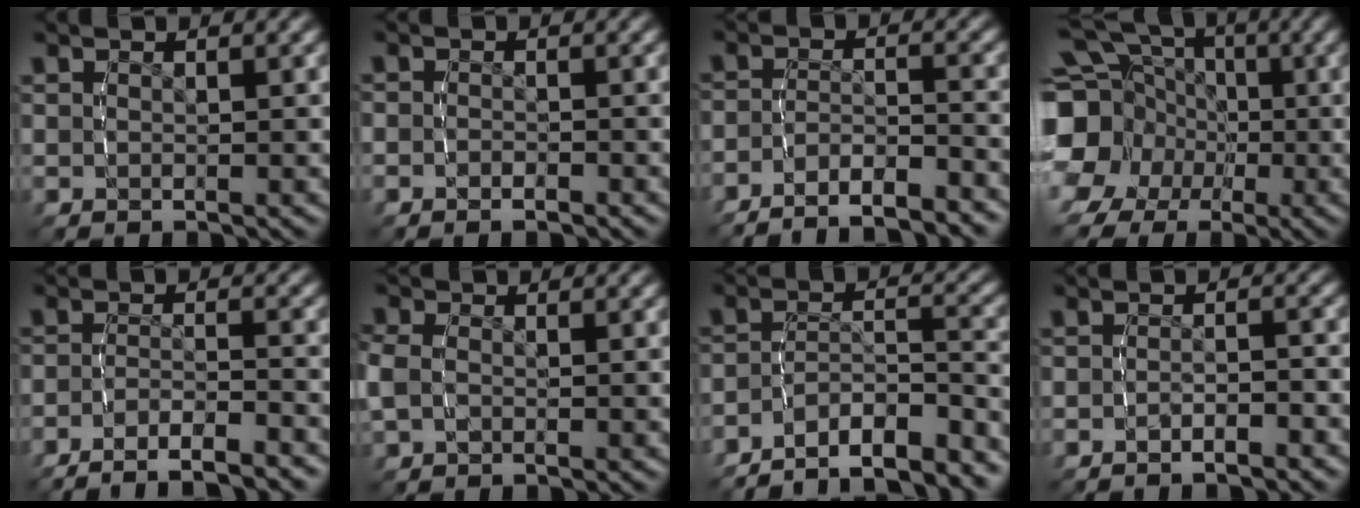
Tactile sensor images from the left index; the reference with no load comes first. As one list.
[{"total": 1.4, "force": [-1.1, 0.9, 0.2], "torque": [-0.007, -0.002, -0.022]}, {"total": 7.7, "force": [-7.1, 2.4, 1.8], "torque": [-0.033, -0.022, -0.115]}, {"total": 14.2, "force": [0.8, 12.9, 5.9], "torque": [-0.137, -0.030, -0.002]}, {"total": 7.1, "force": [-6.4, 2.2, 2.3], "torque": [-0.040, -0.018, -0.102]}, {"total": 2.7, "force": [-0.4, 2.5, 1.1], "torque": [-0.043, -0.006, -0.006]}, {"total": 13.4, "force": [-12.1, 4.8, 3.4], "torque": [-0.038, -0.032, -0.185]}, {"total": 2.8, "force": [-2.4, 1.1, 0.6], "torque": [-0.013, 0.007, -0.048]}]